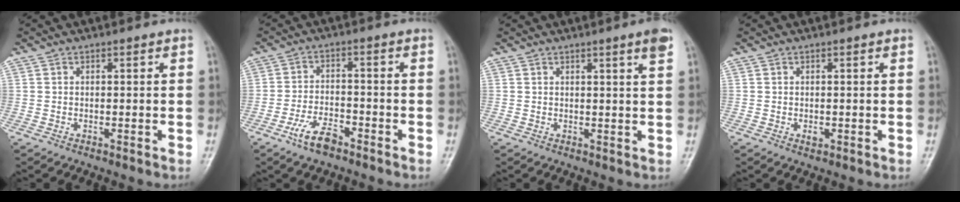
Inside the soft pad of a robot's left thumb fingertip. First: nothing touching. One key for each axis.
{"total": 5.9, "fx": -4.0, "fy": 2.4, "fz": 3.6, "tx": -0.071, "ty": 0.021, "tz": -0.073}
{"total": 3.3, "fx": 1.9, "fy": -0.2, "fz": 2.7, "tx": -0.040, "ty": -0.012, "tz": 0.027}
{"total": 1.3, "fx": -0.2, "fy": 0.8, "fz": 1.0, "tx": -0.009, "ty": 0.002, "tz": 0.000}